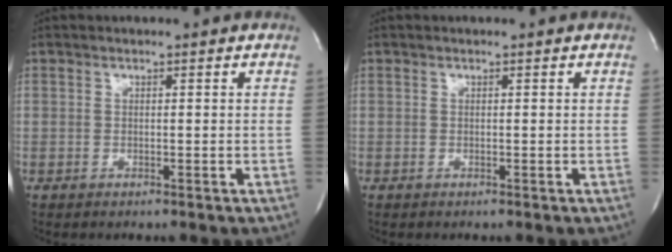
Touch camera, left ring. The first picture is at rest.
{"total": 0.0}